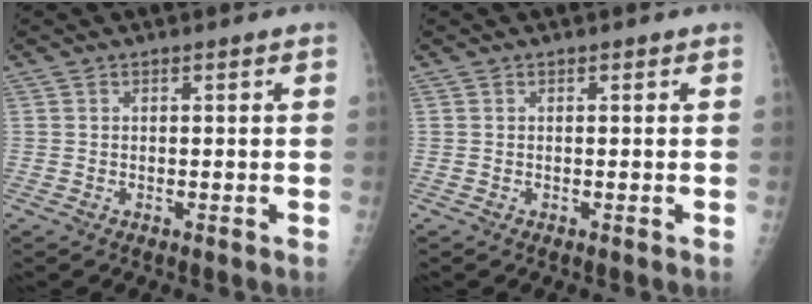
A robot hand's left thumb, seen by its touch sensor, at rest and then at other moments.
{"total": 0.0}